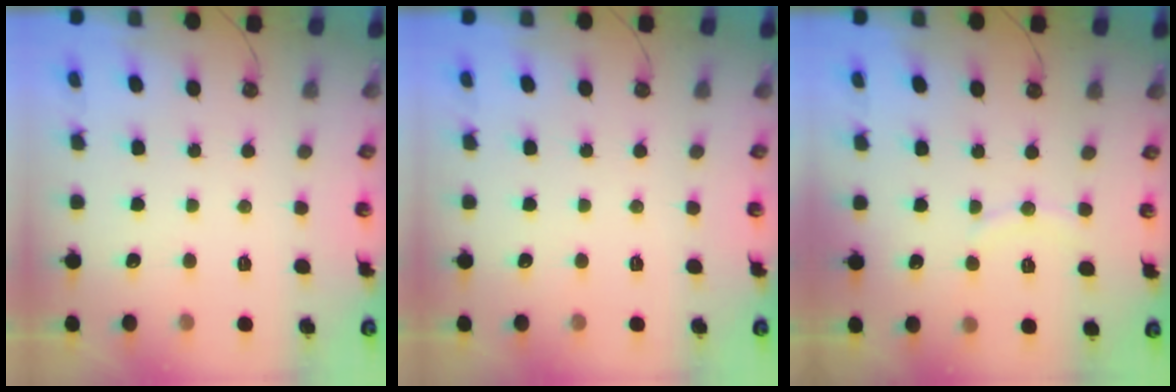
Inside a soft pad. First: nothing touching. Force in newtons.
{"total": 0.0}
{"total": 5.7, "press": 5.7, "slide": 0.6}